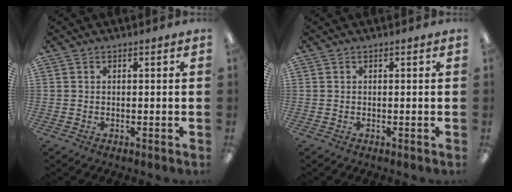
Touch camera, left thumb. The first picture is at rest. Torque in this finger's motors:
{"motor_torque": [0.01, 0.01, 0.03, -0.07, 0.00]}